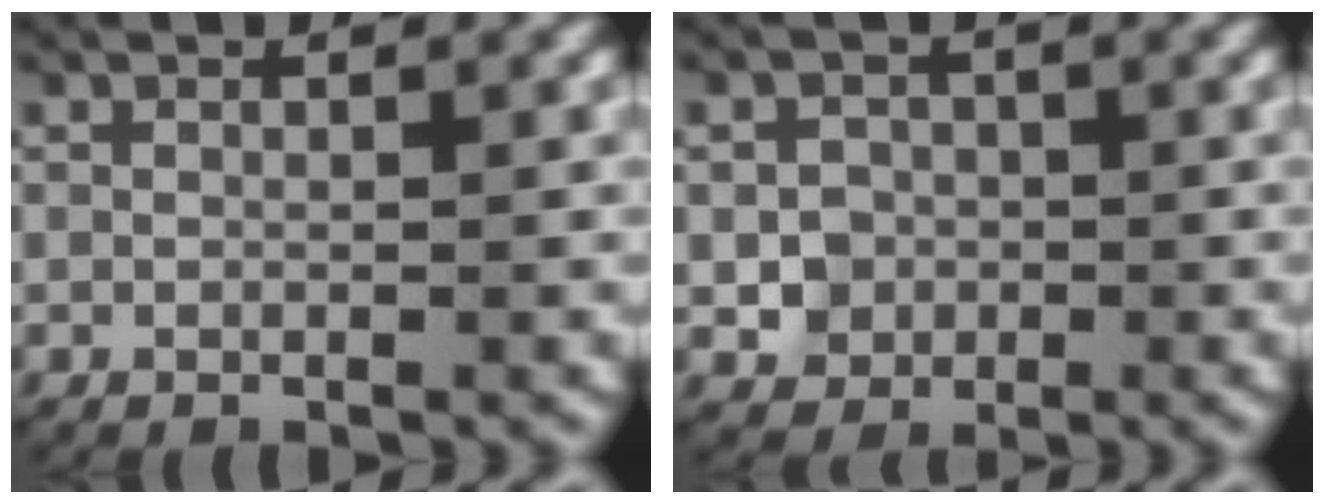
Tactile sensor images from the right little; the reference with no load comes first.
{"total": 2.6, "force": [-0.6, 2.4, 0.5], "torque": [-0.003, -0.001, -0.011]}